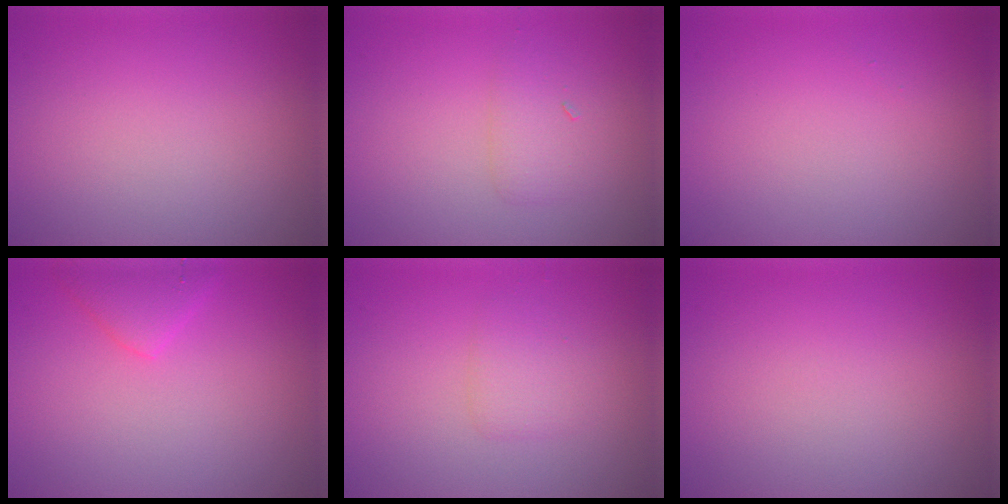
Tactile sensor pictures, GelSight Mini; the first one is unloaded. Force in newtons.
{"total": 1.7, "press": 1.7, "slide": 0.1}
{"total": 0.0}
{"total": 2.3, "press": 2.3, "slide": 0.1}
{"total": 1.7, "press": 1.7, "slide": 0.0}
{"total": 0.0}